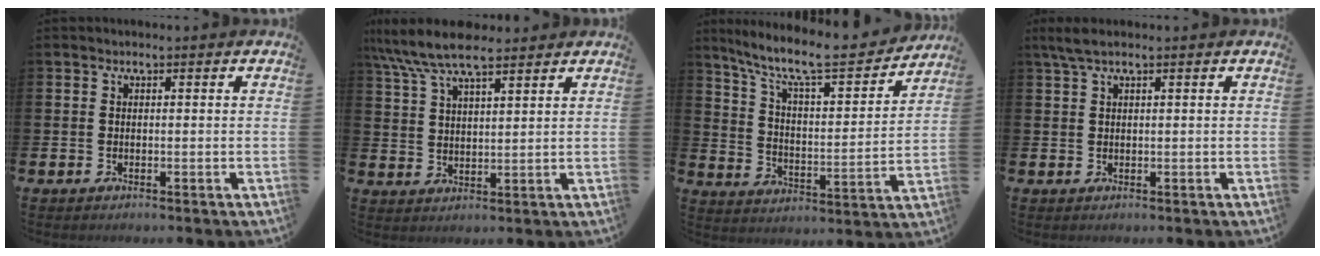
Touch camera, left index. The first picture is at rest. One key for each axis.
{"total": 8.0, "fx": 7.0, "fy": 2.1, "fz": 3.4, "tx": -0.086, "ty": -0.021, "tz": 0.126}
{"total": 10.3, "fx": 8.8, "fy": 2.1, "fz": 4.8, "tx": -0.117, "ty": -0.060, "tz": 0.144}
{"total": 3.3, "fx": 2.3, "fy": 0.6, "fz": 2.3, "tx": -0.054, "ty": 0.003, "tz": 0.042}